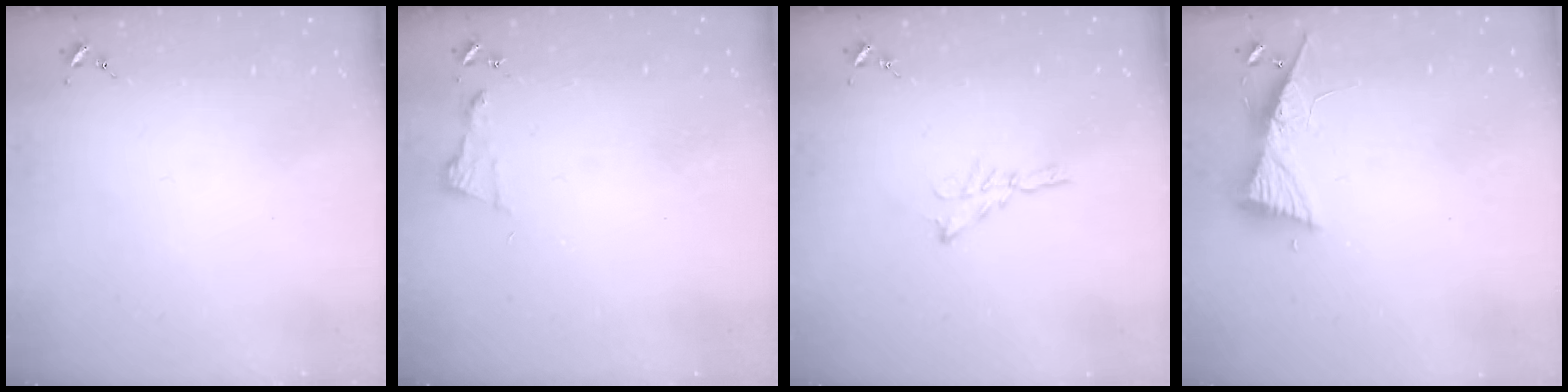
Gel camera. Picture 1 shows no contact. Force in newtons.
{"total": 5.2, "press": 5.2, "slide": 0.4}
{"total": 6.2, "press": 6.1, "slide": 0.8}
{"total": 9.0, "press": 9.0, "slide": 0.7}